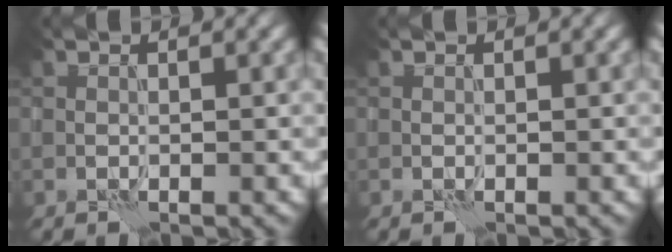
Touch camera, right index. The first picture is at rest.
{"total": 0.0}